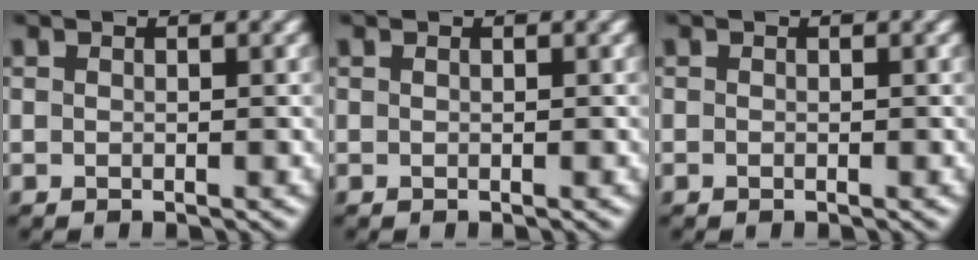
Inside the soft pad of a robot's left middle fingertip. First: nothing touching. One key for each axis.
{"total": 0.0}
{"total": 0.0}